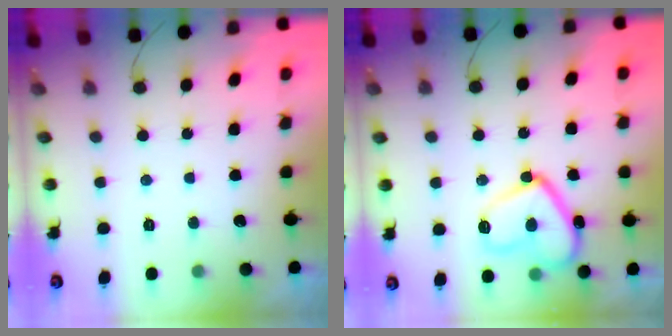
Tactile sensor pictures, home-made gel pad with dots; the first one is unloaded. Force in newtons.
{"total": 14.3, "press": 14.2, "slide": 1.2}